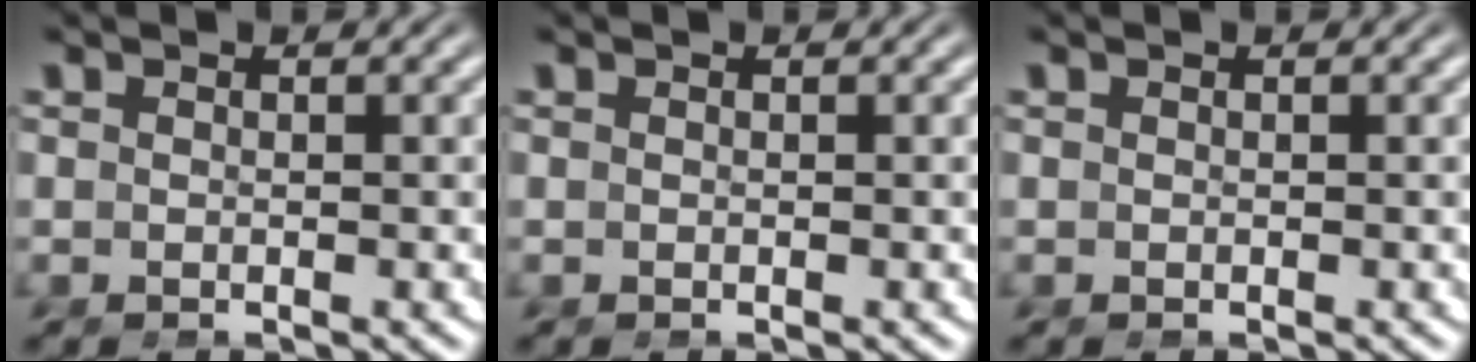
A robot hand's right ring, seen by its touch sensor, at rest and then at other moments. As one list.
[{"total": 0.0}, {"total": 0.0}]